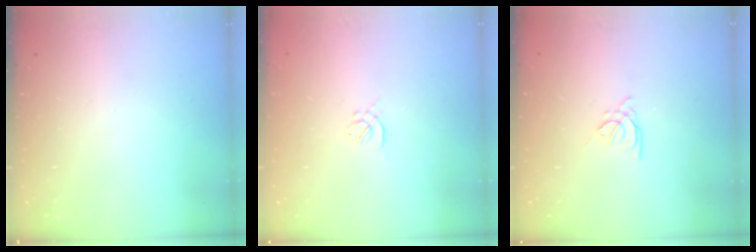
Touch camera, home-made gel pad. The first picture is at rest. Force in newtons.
{"total": 0.7, "press": 0.5, "slide": 0.5}
{"total": 1.9, "press": 1.9, "slide": 0.4}